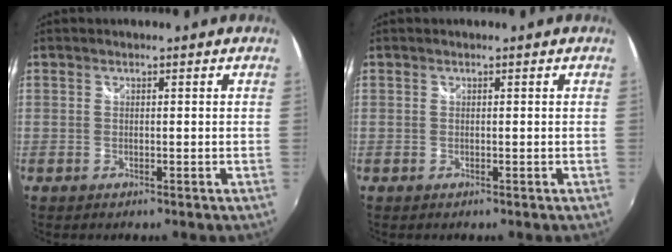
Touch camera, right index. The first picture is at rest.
{"total": 0.0}